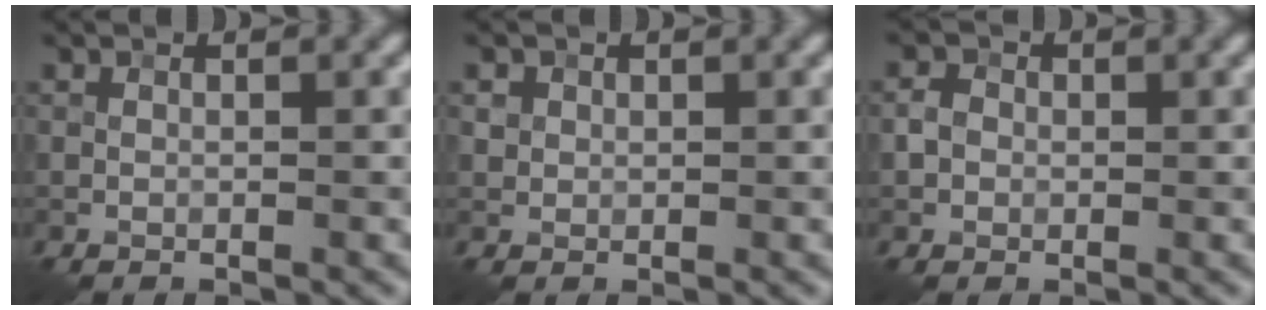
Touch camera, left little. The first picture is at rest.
{"total": 0.9, "force": [0.3, 0.9, 0.1], "torque": [0.003, -0.003, 0.006]}
{"total": 1.5, "force": [0.0, 1.4, 0.6], "torque": [-0.007, 0.001, -0.005]}